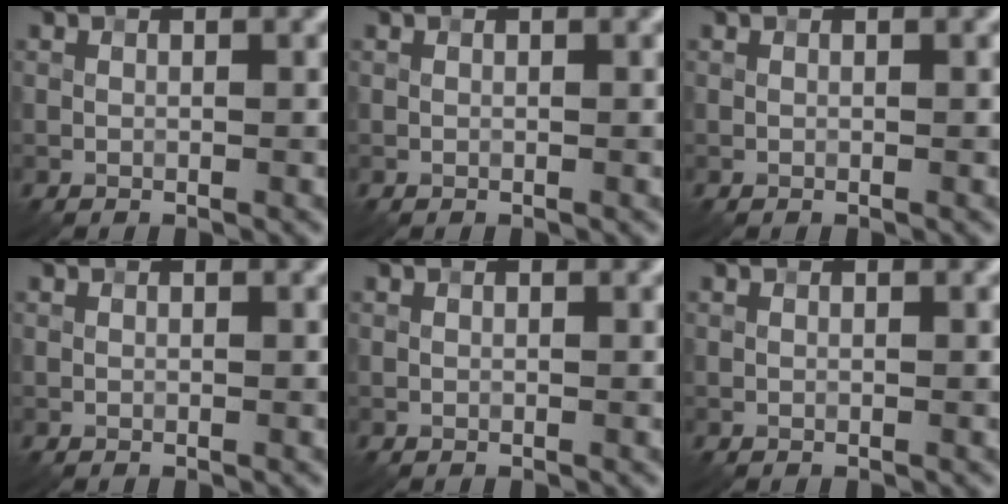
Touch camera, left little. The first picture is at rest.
{"total": 0.0}
{"total": 0.0}
{"total": 0.0}
{"total": 0.0}
{"total": 0.0}